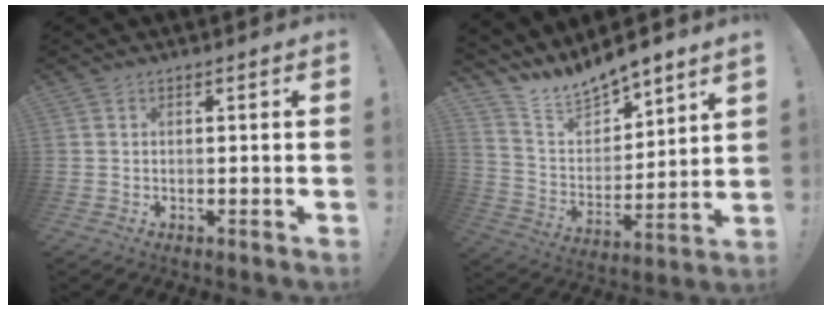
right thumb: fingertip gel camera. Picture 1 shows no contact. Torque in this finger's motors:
{"motor_torque": [-0.36, 0.37, 0.14, 0.27, 0.01]}